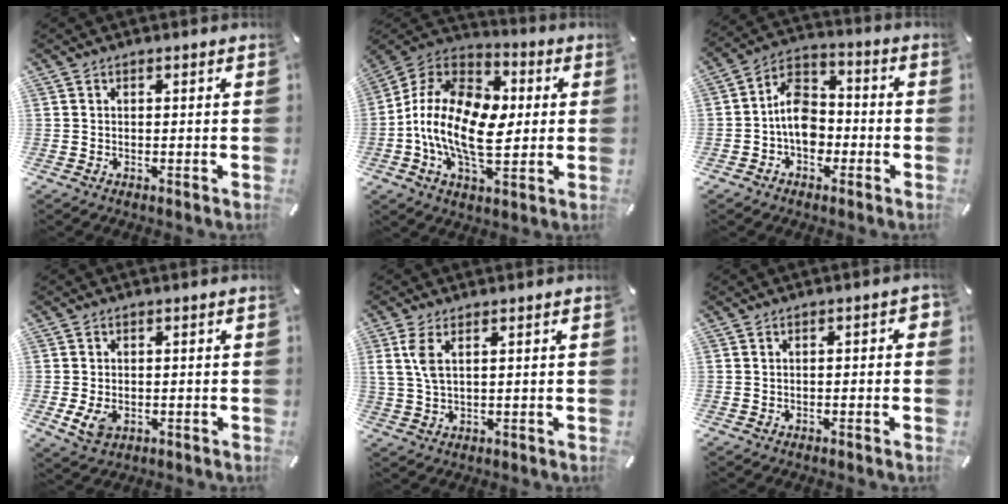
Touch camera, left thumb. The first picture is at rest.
{"total": 18.4, "force": [-2.3, 11.6, 14.1], "torque": [-0.307, 0.005, -0.044]}
{"total": 9.6, "force": [-2.2, 7.3, 5.8], "torque": [-0.107, 0.026, -0.037]}
{"total": 4.0, "force": [-1.0, 2.9, 2.6], "torque": [-0.056, -0.004, -0.022]}
{"total": 4.8, "force": [1.7, 1.5, 4.2], "torque": [-0.104, -0.006, 0.026]}
{"total": 2.0, "force": [-1.0, 1.0, 1.4], "torque": [-0.025, 0.006, -0.019]}